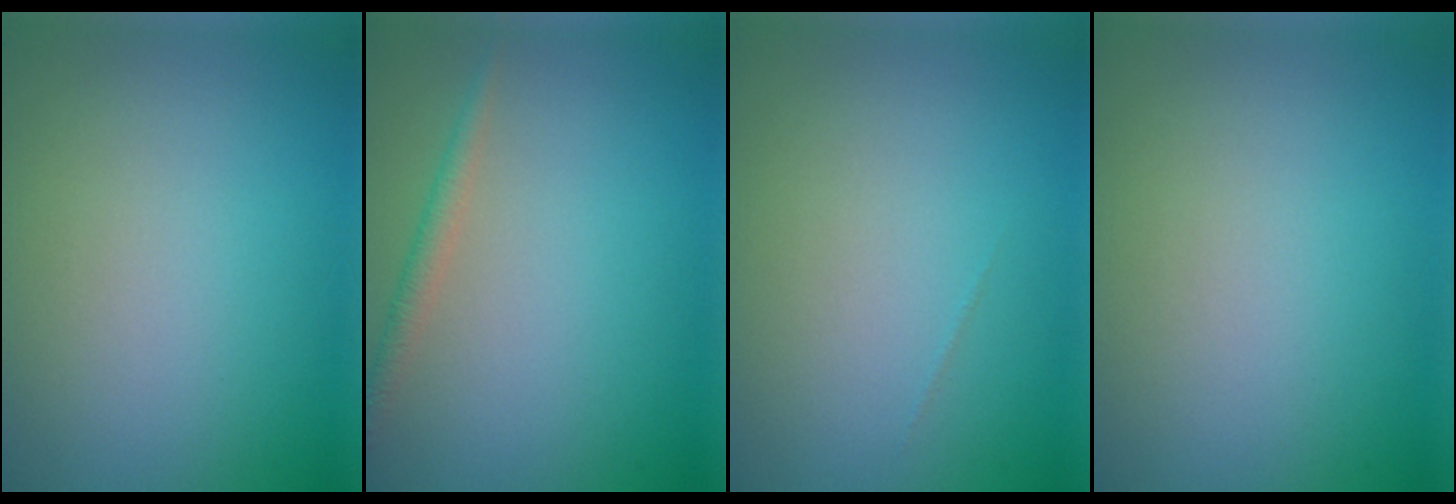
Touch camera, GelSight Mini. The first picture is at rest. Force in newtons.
{"total": 1.6, "press": 1.6, "slide": 0.0}
{"total": 0.0}
{"total": 0.0}